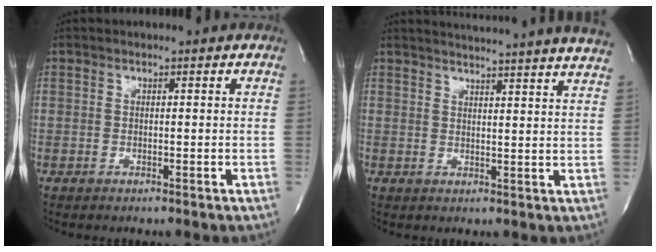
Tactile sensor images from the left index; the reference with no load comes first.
{"total": 19.8, "force": [18.8, -1.1, 6.0], "torque": [-0.095, -0.057, 0.221]}